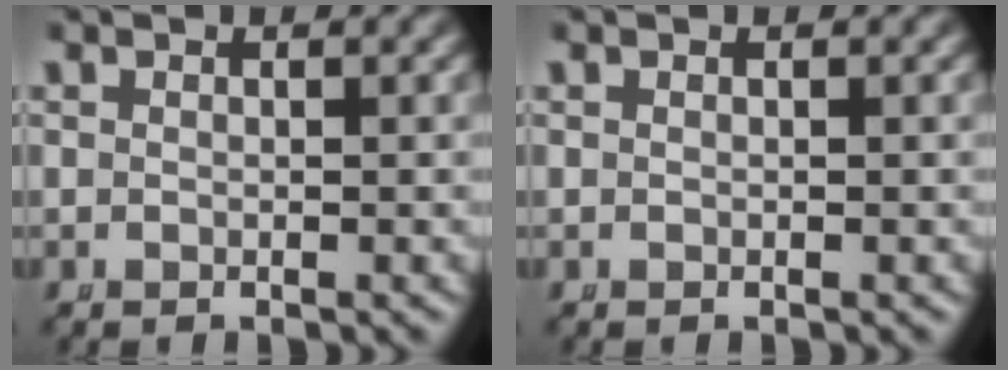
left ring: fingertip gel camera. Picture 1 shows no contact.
{"total": 0.0}